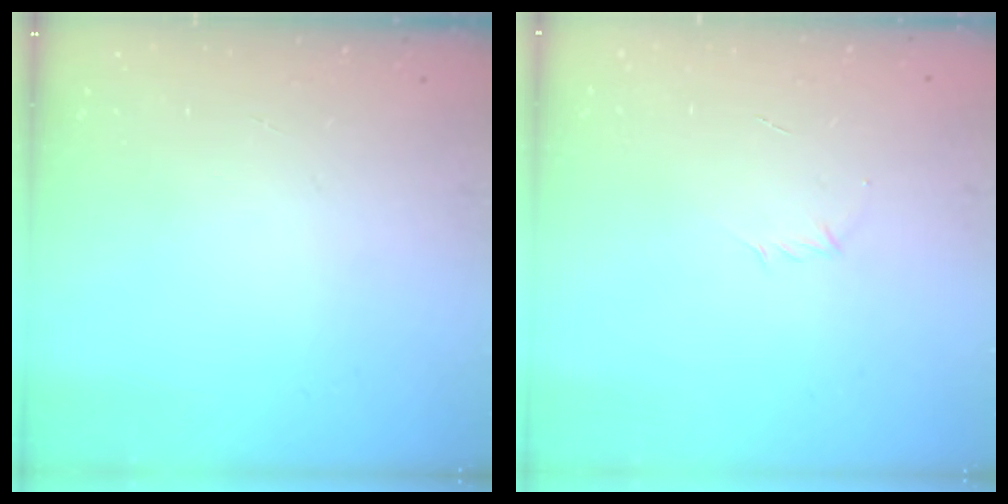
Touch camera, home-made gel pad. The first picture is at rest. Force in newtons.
{"total": 2.9, "press": 2.8, "slide": 0.8}